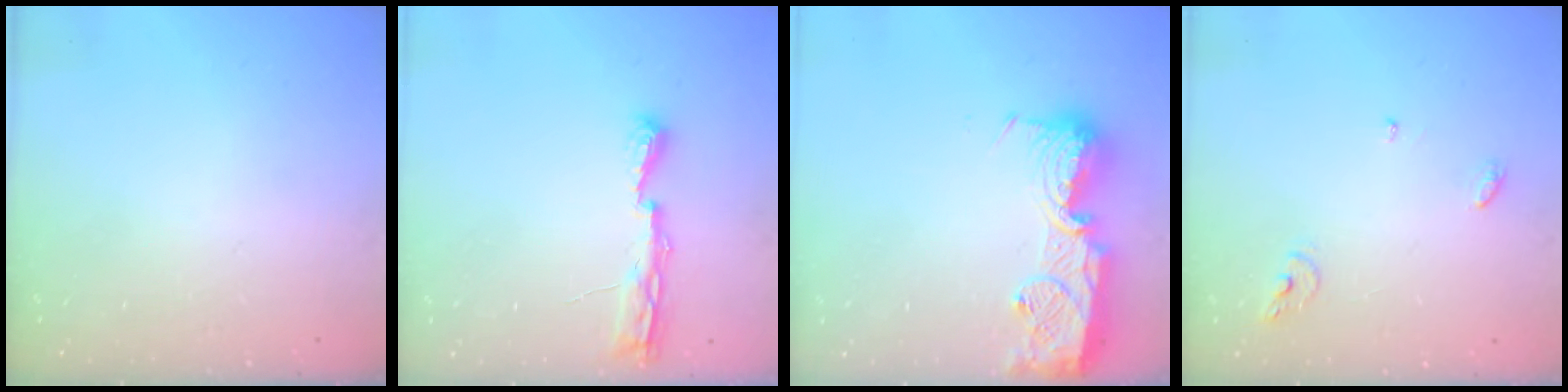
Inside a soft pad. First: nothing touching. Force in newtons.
{"total": 7.1, "press": 7.1, "slide": 0.8}
{"total": 15.2, "press": 15.1, "slide": 1.2}
{"total": 6.2, "press": 6.2, "slide": 0.2}